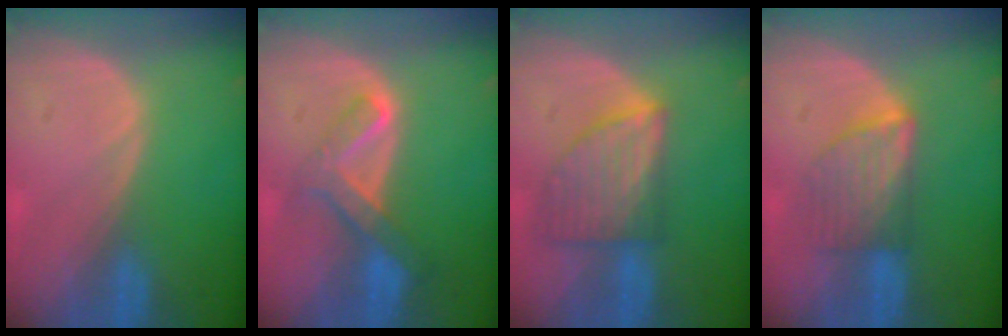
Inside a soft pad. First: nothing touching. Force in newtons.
{"total": 6.7, "press": 5.6, "slide": 3.6}
{"total": 7.7, "press": 7.0, "slide": 3.1}
{"total": 6.0, "press": 5.9, "slide": 1.3}